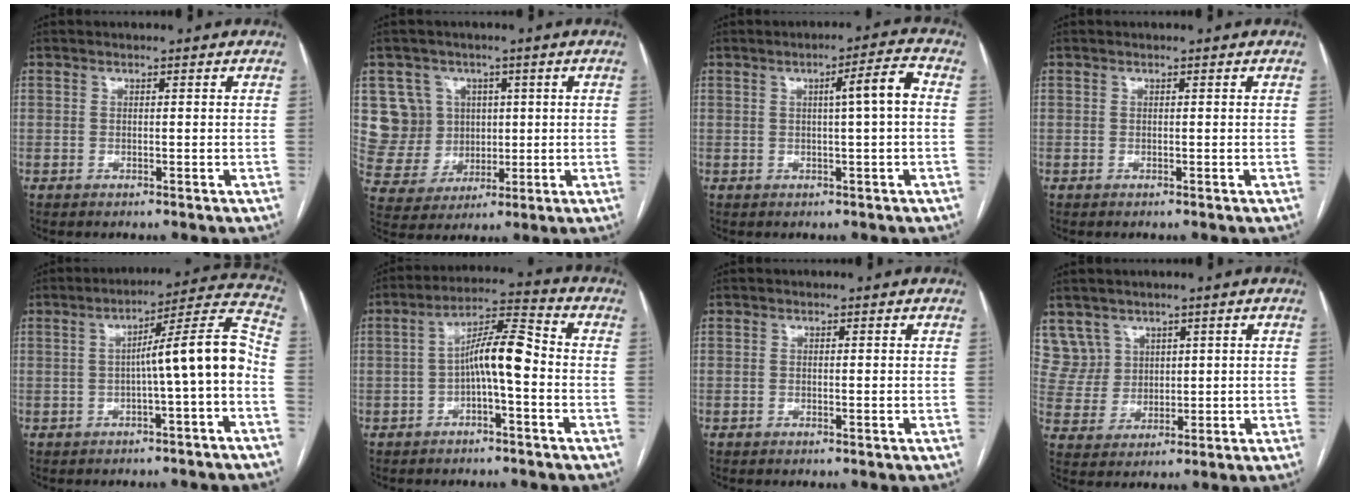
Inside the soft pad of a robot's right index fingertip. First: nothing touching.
{"total": 8.8, "force": [2.5, 8.3, 0.8], "torque": [-0.033, 0.029, 0.063]}
{"total": 5.3, "force": [0.5, -0.3, 5.3], "torque": [-0.079, 0.008, 0.008]}
{"total": 0.0}
{"total": 10.3, "force": [-2.1, -0.3, 10.1], "torque": [-0.140, 0.033, -0.032]}
{"total": 8.0, "force": [-1.4, 1.3, 7.7], "torque": [-0.135, 0.030, -0.027]}
{"total": 0.0}
{"total": 6.1, "force": [3.7, 4.8, -0.4], "torque": [0.008, 0.013, 0.088]}